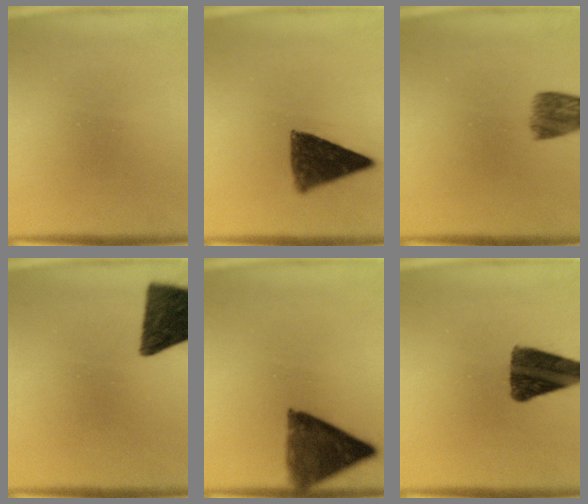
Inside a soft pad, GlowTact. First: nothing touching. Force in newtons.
{"total": 8.8}
{"total": 4.3}
{"total": 12.9}
{"total": 7.8}
{"total": 12.3}